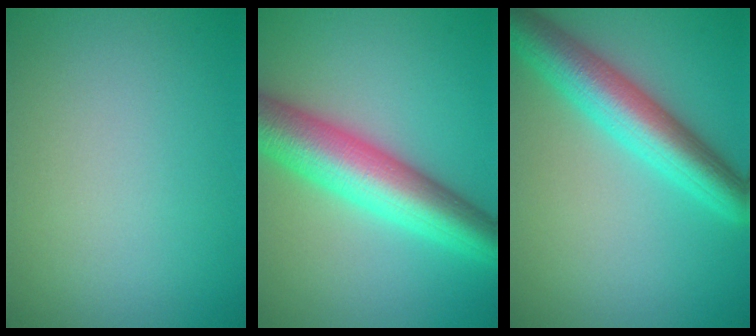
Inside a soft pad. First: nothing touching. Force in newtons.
{"total": 9.2, "press": 9.2, "slide": 0.0}
{"total": 6.9, "press": 6.9, "slide": 0.3}